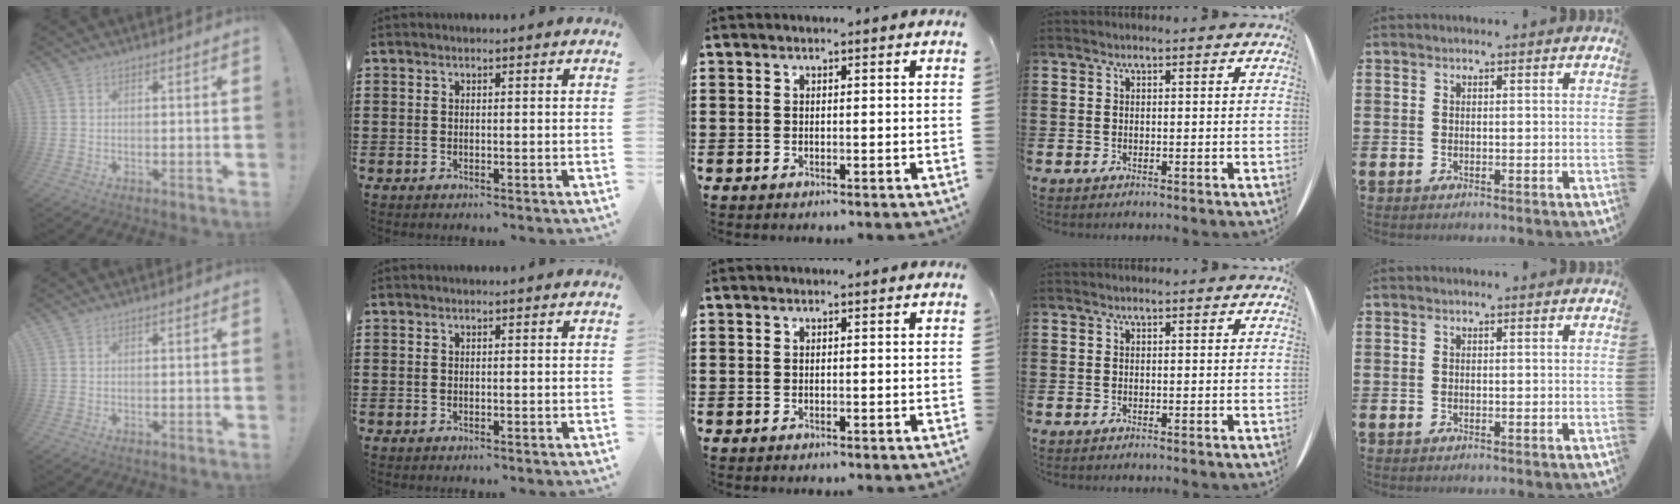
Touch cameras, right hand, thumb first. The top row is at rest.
{}